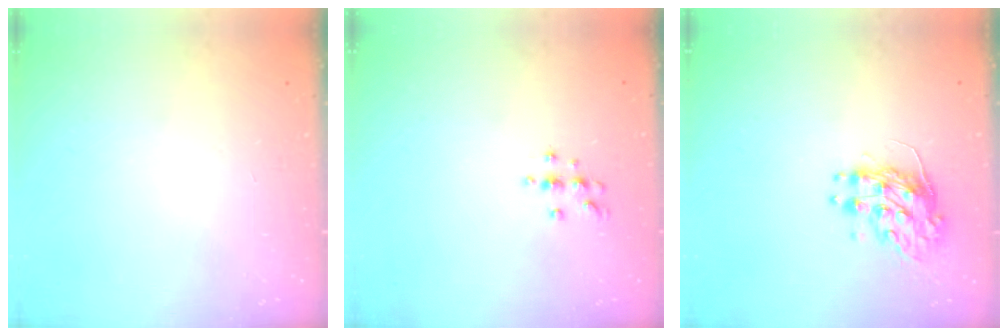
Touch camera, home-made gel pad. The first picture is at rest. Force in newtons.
{"total": 4.0, "press": 3.9, "slide": 0.5}
{"total": 9.2, "press": 9.2, "slide": 0.7}